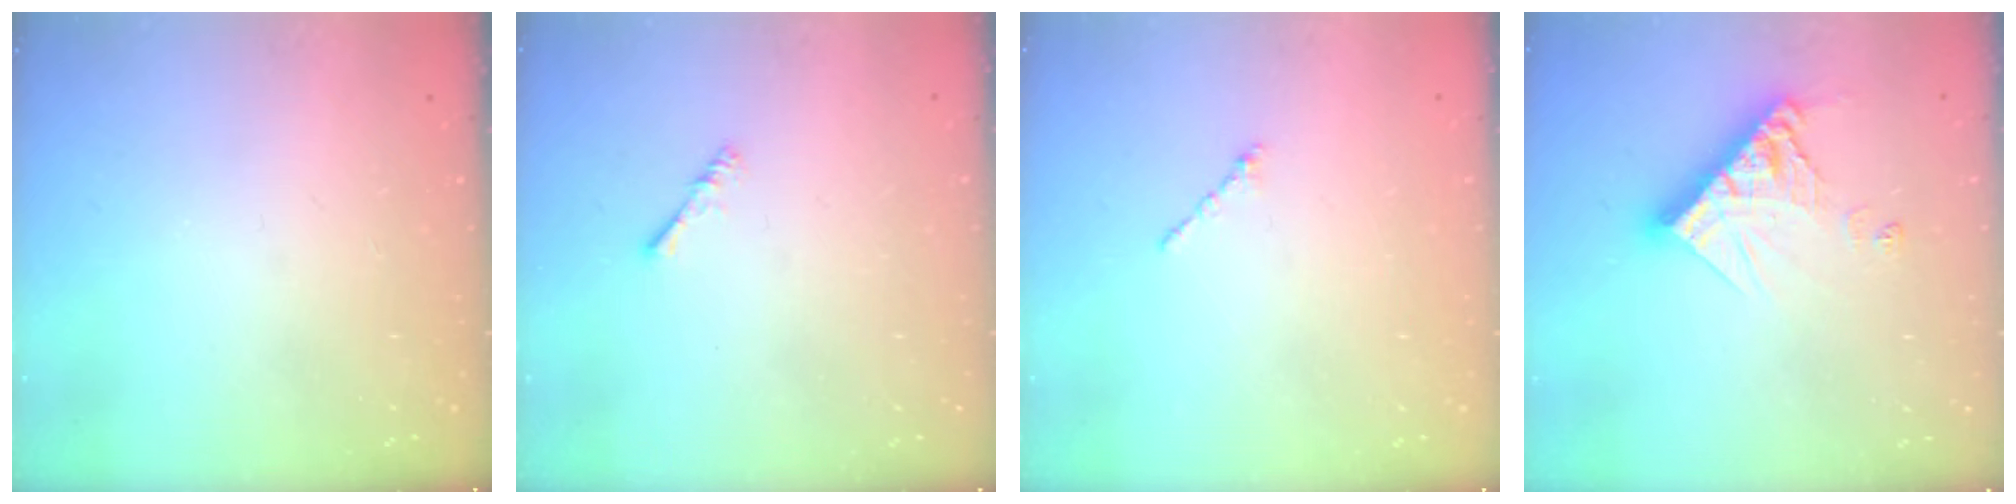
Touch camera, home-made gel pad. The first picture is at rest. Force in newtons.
{"total": 1.5, "press": 1.4, "slide": 0.3}
{"total": 1.0, "press": 0.9, "slide": 0.4}
{"total": 12.2, "press": 12.1, "slide": 1.1}